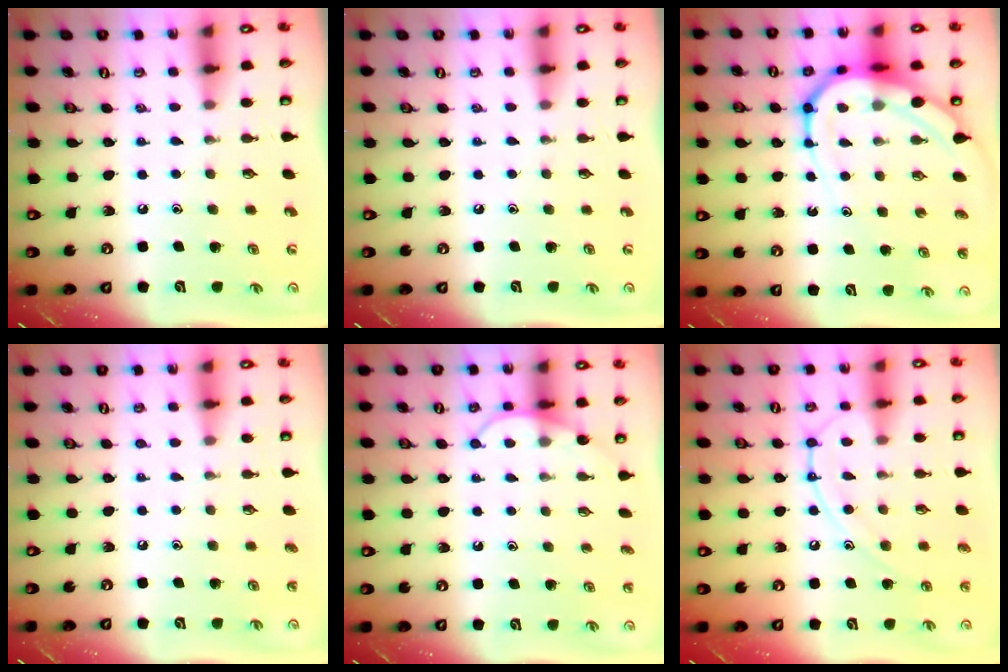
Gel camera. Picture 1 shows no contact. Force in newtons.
{"total": 0.0}
{"total": 12.9, "press": 12.9, "slide": 1.2}
{"total": 2.5, "press": 2.4, "slide": 0.3}
{"total": 7.4, "press": 7.4, "slide": 0.5}
{"total": 12.2, "press": 12.2, "slide": 1.3}